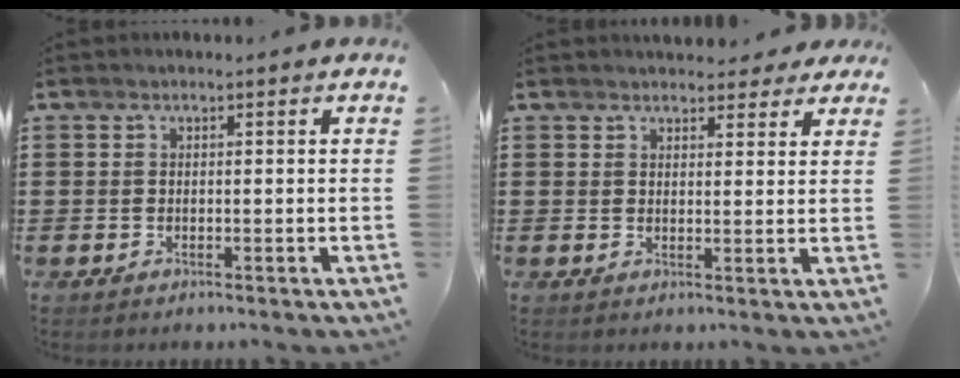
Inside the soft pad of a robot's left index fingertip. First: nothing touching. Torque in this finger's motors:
{"motor_torque": [2.14, 0.00, 0.58, 0.04]}